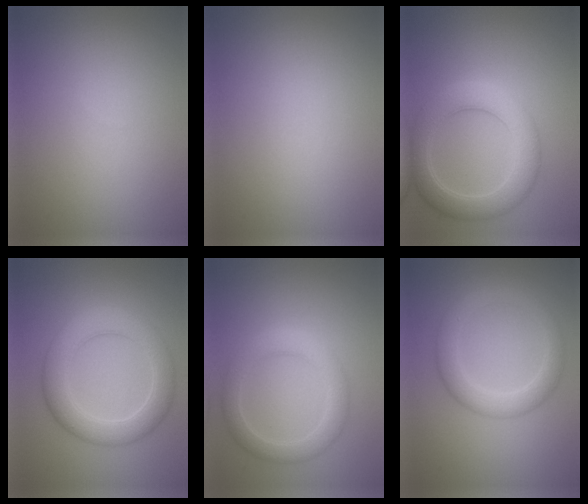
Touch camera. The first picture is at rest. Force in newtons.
{"total": 0.0}
{"total": 5.0, "press": 5.0, "slide": 0.0}
{"total": 5.2, "press": 5.2, "slide": 0.4}
{"total": 2.2, "press": 2.2, "slide": 0.3}
{"total": 3.5, "press": 3.5, "slide": 0.3}